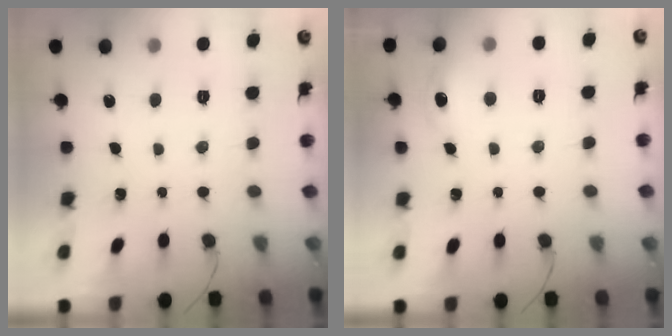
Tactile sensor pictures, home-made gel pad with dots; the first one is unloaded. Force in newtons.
{"total": 7.9, "press": 7.6, "slide": 2.1}